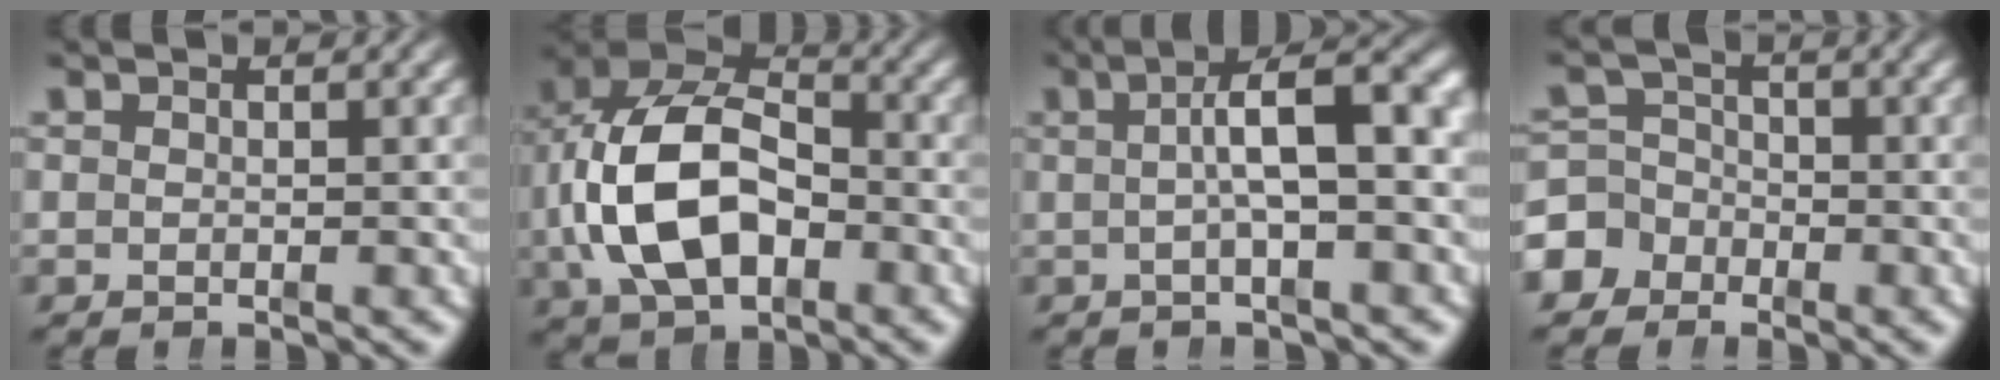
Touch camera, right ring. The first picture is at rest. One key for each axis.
{"total": 12.2, "fx": -0.2, "fy": 9.0, "fz": 8.2, "tx": -0.168, "ty": -0.021, "tz": 0.003}
{"total": 7.3, "fx": 0.9, "fy": 1.8, "fz": 7.1, "tx": -0.081, "ty": 0.020, "tz": 0.008}
{"total": 5.8, "fx": -2.7, "fy": 4.9, "fz": 1.5, "tx": -0.024, "ty": -0.019, "tz": -0.043}